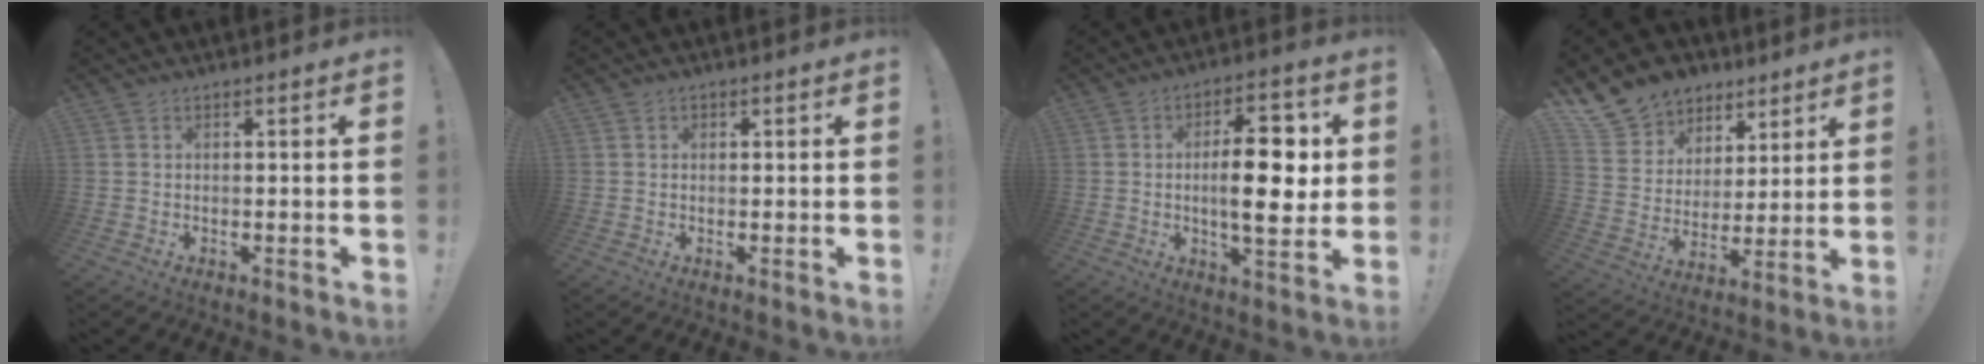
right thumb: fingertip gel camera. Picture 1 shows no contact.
{"total": 0.7, "force": [0.2, 0.7, 0.1], "torque": [0.005, -0.001, 0.003]}
{"total": 14.7, "force": [0.5, 5.6, 13.5], "torque": [-0.200, -0.004, -0.003]}
{"total": 12.0, "force": [7.9, 8.7, 2.1], "torque": [-0.036, -0.062, 0.163]}